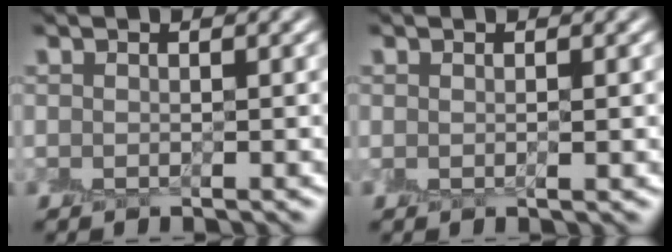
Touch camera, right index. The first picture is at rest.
{"total": 0.6, "force": [0.1, 0.2, 0.6], "torque": [-0.009, 0.000, 0.002]}